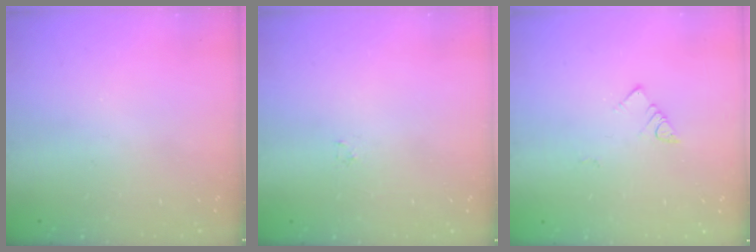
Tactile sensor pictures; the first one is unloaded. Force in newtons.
{"total": 0.8, "press": 0.8, "slide": 0.2}
{"total": 3.0, "press": 3.0, "slide": 0.2}